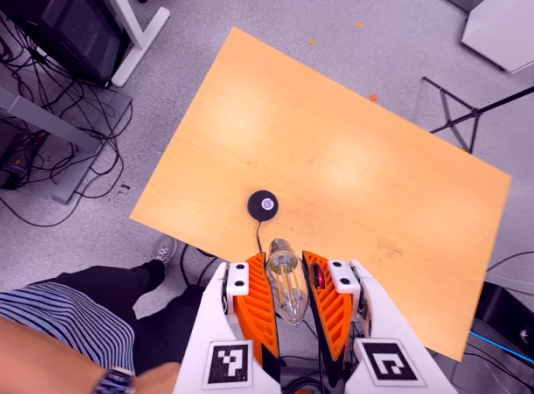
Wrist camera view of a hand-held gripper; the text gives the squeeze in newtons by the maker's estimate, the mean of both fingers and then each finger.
{"total": 23.7, "left": 26.0, "right": 21.5}